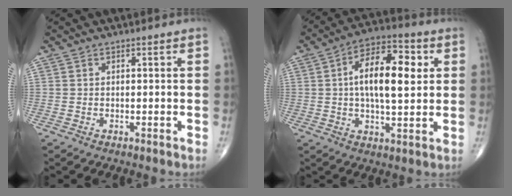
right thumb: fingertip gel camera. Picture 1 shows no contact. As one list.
[{"total": 14.5, "force": [2.6, 6.3, 12.8], "torque": [-0.194, 0.010, 0.034]}]